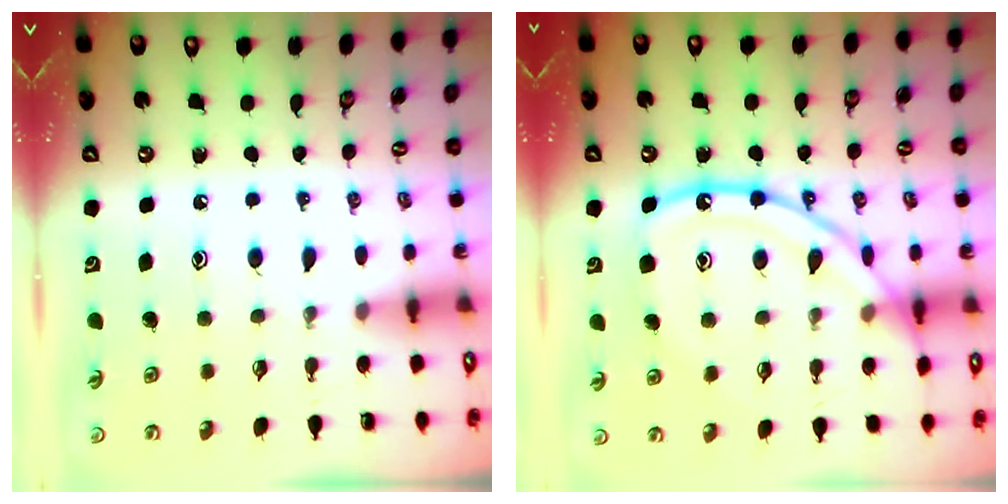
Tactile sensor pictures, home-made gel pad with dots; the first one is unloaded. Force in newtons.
{"total": 15.4, "press": 15.4, "slide": 1.1}